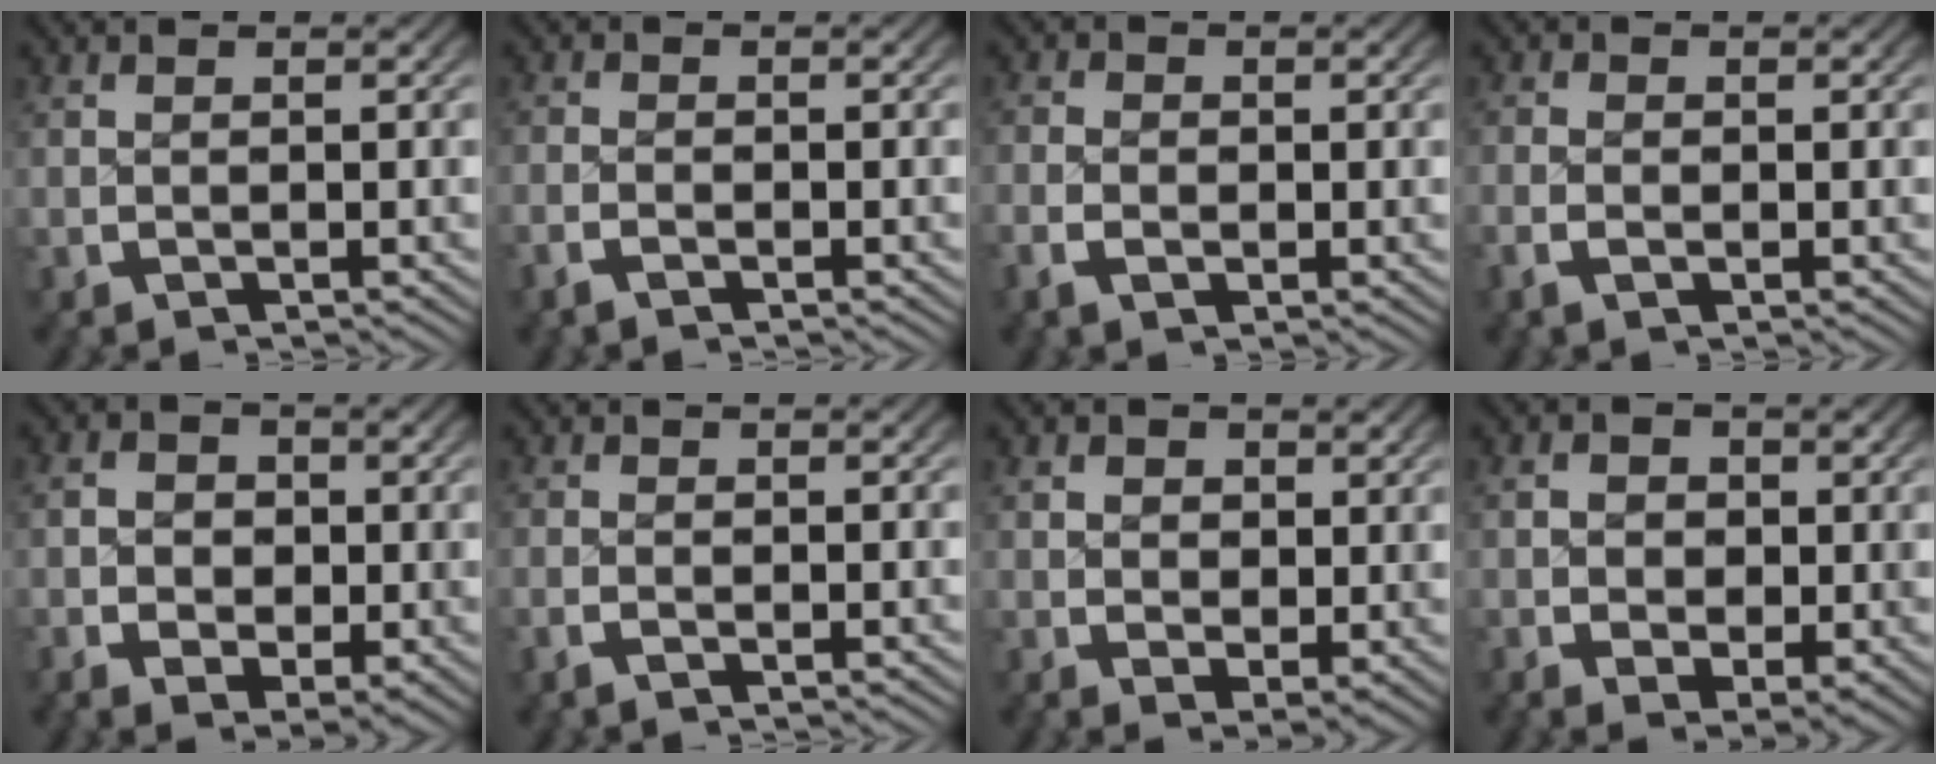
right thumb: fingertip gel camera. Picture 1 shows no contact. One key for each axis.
{"total": 1.3, "fx": -1.1, "fy": 0.5, "fz": 0.5, "tx": -0.006, "ty": 0.001, "tz": -0.027}
{"total": 2.0, "fx": -0.7, "fy": 1.5, "fz": 1.1, "tx": -0.018, "ty": -0.004, "tz": -0.015}
{"total": 1.5, "fx": -0.6, "fy": 1.0, "fz": 0.9, "tx": -0.021, "ty": -0.006, "tz": -0.014}
{"total": 4.2, "fx": -0.4, "fy": 3.2, "fz": 2.7, "tx": -0.043, "ty": -0.018, "tz": -0.003}
{"total": 1.0, "fx": -0.8, "fy": 0.3, "fz": 0.6, "tx": -0.015, "ty": -0.003, "tz": -0.017}
{"total": 3.1, "fx": 0.5, "fy": 2.4, "fz": 1.9, "tx": -0.038, "ty": -0.025, "tz": 0.019}
{"total": 3.6, "fx": -0.2, "fy": 2.7, "fz": 2.3, "tx": -0.040, "ty": -0.022, "tz": 0.002}